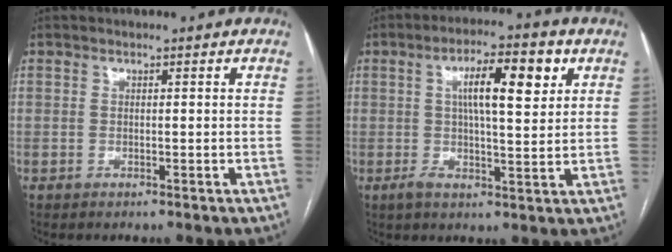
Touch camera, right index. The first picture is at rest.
{"total": 10.1, "force": [2.8, 2.0, 9.5], "torque": [-0.163, 0.022, 0.043]}